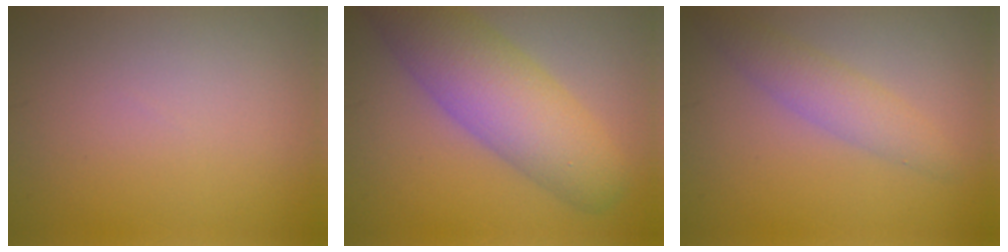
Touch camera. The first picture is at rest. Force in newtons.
{"total": 8.3, "press": 8.3, "slide": 0.5}
{"total": 2.9, "press": 2.9, "slide": 0.1}